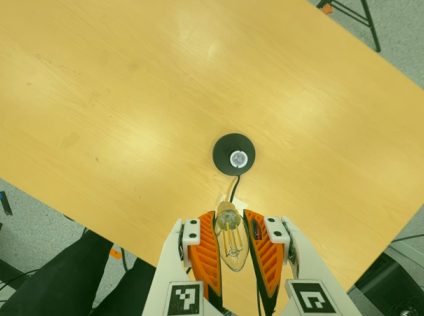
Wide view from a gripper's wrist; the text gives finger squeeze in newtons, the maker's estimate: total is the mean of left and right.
{"total": 23.0, "left": 24.5, "right": 21.5}